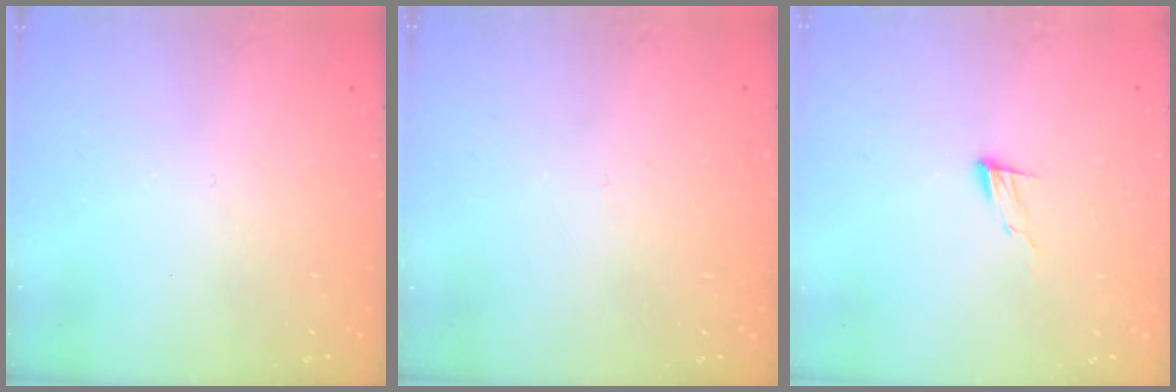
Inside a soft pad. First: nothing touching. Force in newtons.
{"total": 2.7, "press": 2.7, "slide": 0.3}
{"total": 6.2, "press": 6.2, "slide": 0.6}